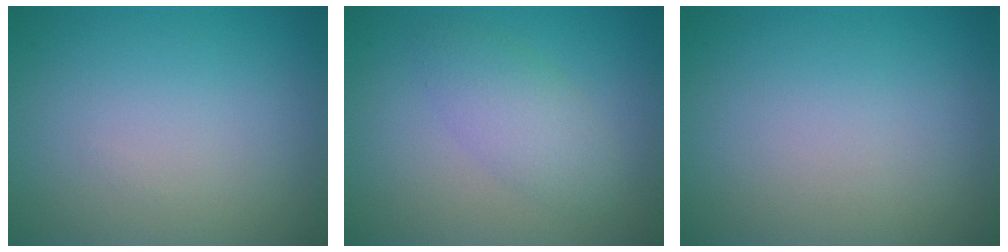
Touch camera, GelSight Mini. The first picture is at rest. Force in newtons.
{"total": 3.0, "press": 3.0, "slide": 0.0}
{"total": 0.0}